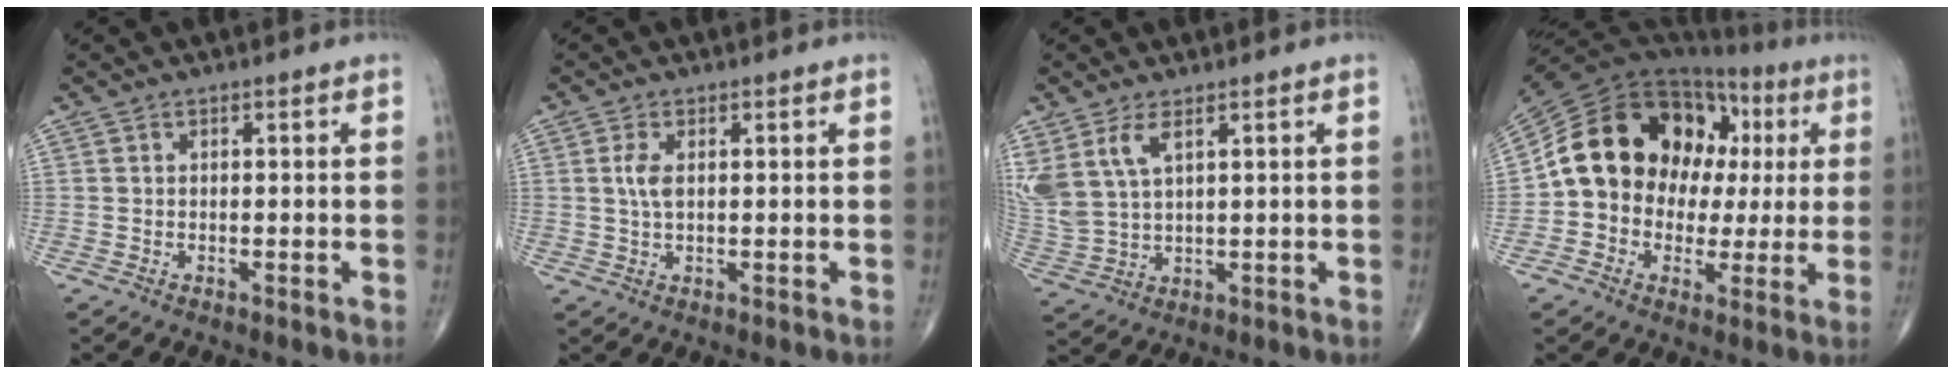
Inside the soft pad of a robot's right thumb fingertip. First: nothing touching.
{"total": 3.0, "force": [0.6, 1.3, 2.6], "torque": [-0.060, 0.002, 0.012]}
{"total": 9.5, "force": [4.4, 4.4, 7.1], "torque": [-0.172, -0.010, 0.103]}
{"total": 19.6, "force": [2.8, 14.9, 12.4], "torque": [-0.174, 0.045, 0.047]}